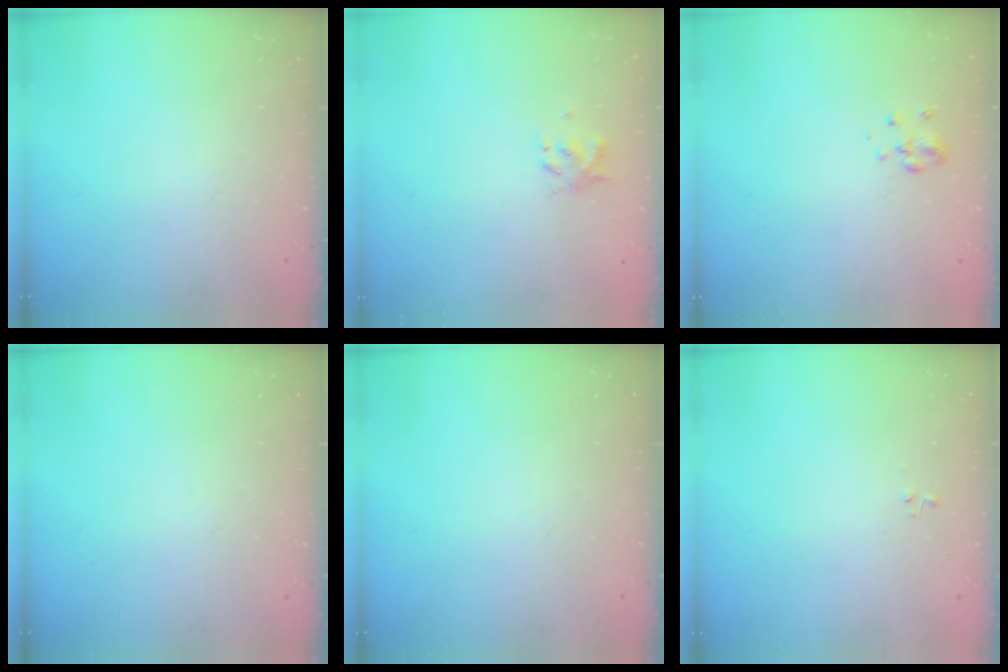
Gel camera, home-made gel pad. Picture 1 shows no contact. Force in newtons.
{"total": 2.8, "press": 2.8, "slide": 0.6}
{"total": 3.2, "press": 3.0, "slide": 1.2}
{"total": 0.0}
{"total": 0.0}
{"total": 0.0}